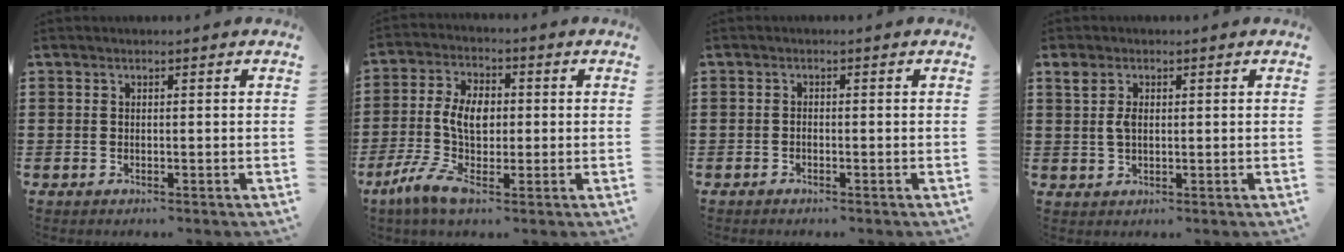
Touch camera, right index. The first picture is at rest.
{"total": 9.0, "force": [-0.4, 5.0, 7.5], "torque": [-0.173, 0.002, -0.012]}
{"total": 0.6, "force": [-0.4, 0.3, 0.3], "torque": [-0.009, -0.001, -0.008]}
{"total": 3.1, "force": [0.9, 1.7, 2.4], "torque": [-0.054, 0.010, 0.015]}